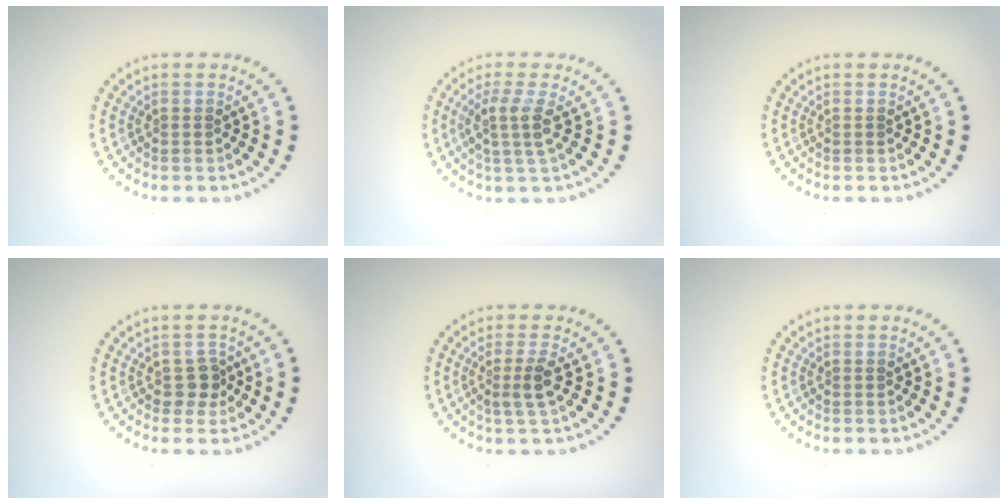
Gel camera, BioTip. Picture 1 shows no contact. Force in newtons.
{"total": 2.6, "press": 2.0, "slide": 1.7}
{"total": 0.0}
{"total": 1.8, "press": 1.6, "slide": 0.9}
{"total": 2.2, "press": 1.7, "slide": 1.3}
{"total": 0.0}